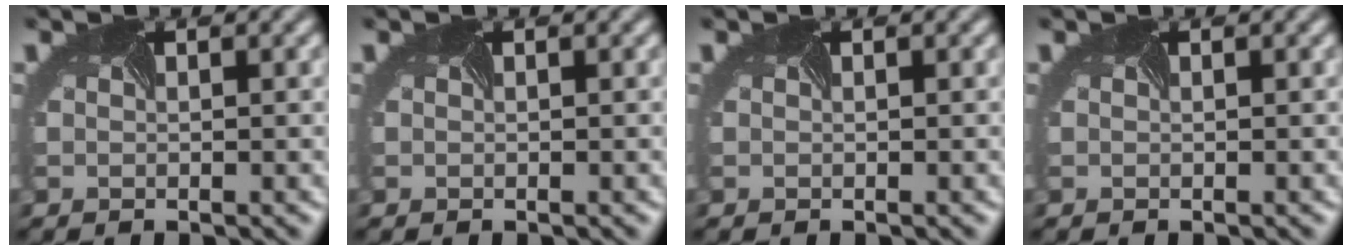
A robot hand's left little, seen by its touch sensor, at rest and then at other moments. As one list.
[{"total": 0.0}, {"total": 0.0}, {"total": 0.0}]